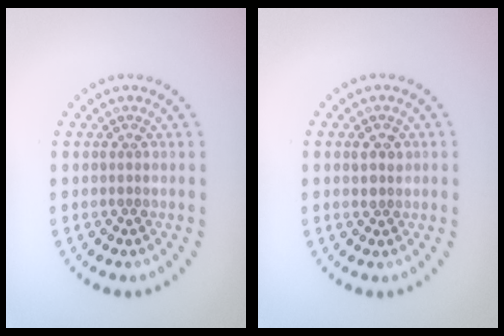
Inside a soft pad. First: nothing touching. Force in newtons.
{"total": 1.3, "press": 1.2, "slide": 0.5}